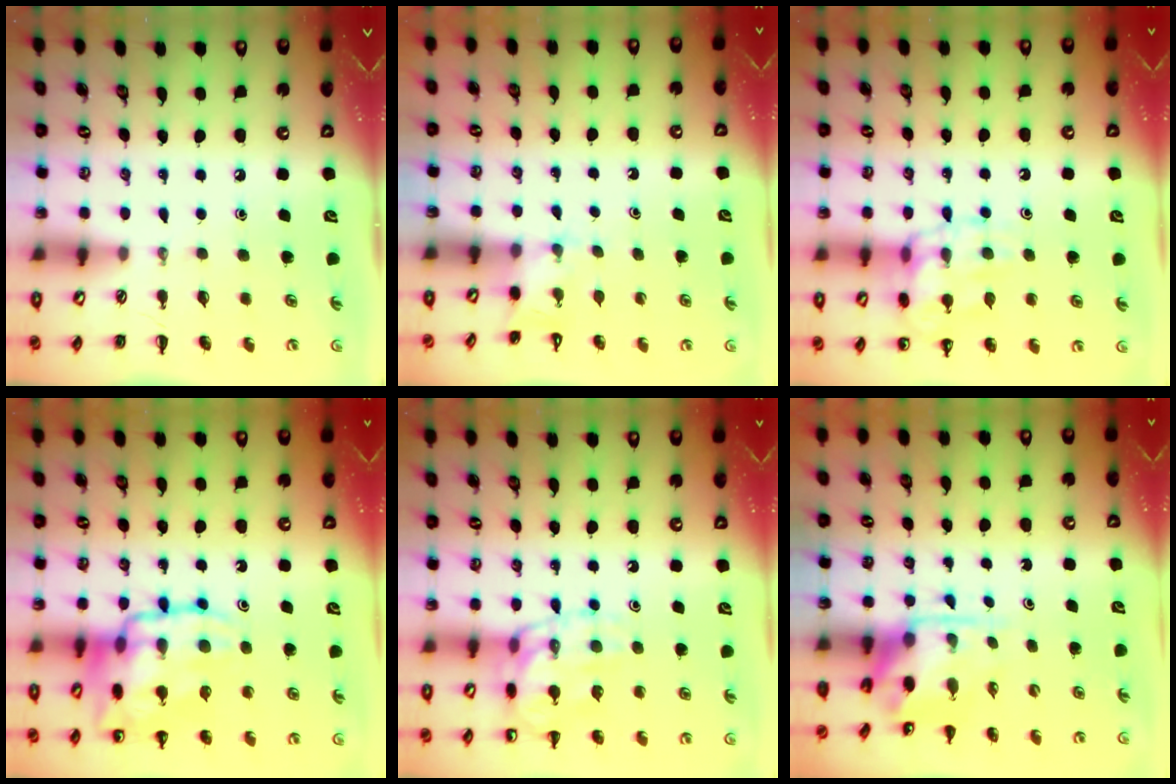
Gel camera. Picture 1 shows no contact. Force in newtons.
{"total": 3.5, "press": 3.3, "slide": 1.2}
{"total": 16.3, "press": 16.2, "slide": 2.1}
{"total": 20.0, "press": 19.8, "slide": 2.3}
{"total": 14.5, "press": 14.4, "slide": 1.7}
{"total": 4.3, "press": 4.3, "slide": 0.4}